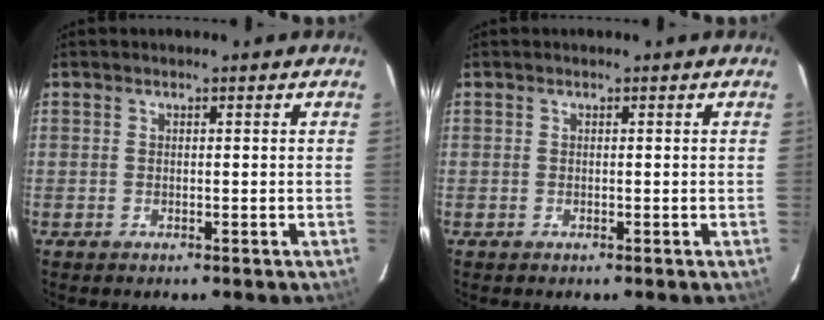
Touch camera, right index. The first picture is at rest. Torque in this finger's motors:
{"motor_torque": [0.00, 0.00, 0.00, 0.00]}